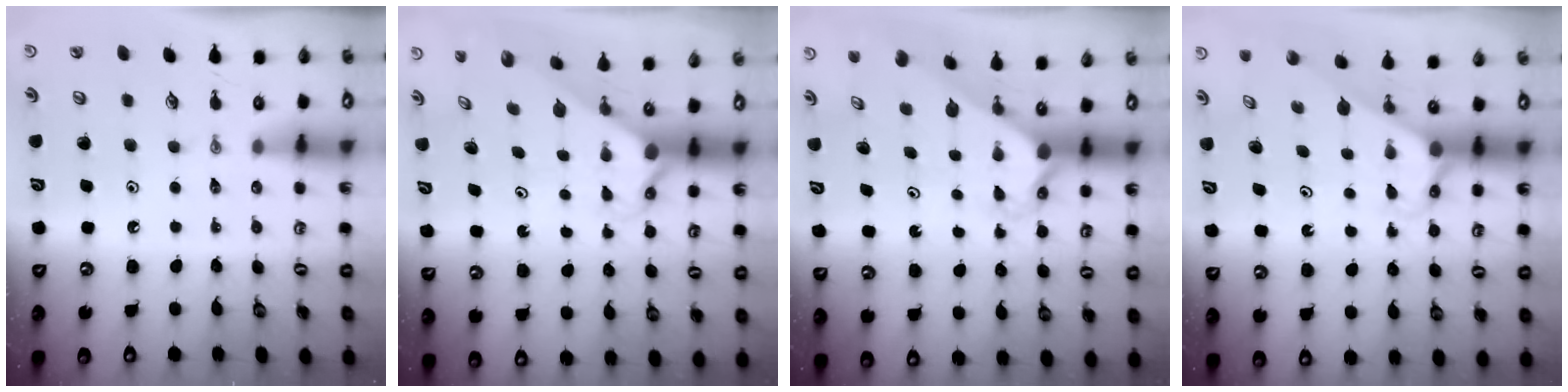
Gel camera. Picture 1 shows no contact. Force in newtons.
{"total": 2.2, "press": 2.2, "slide": 0.2}
{"total": 2.5, "press": 2.5, "slide": 0.2}
{"total": 2.6, "press": 2.6, "slide": 0.2}